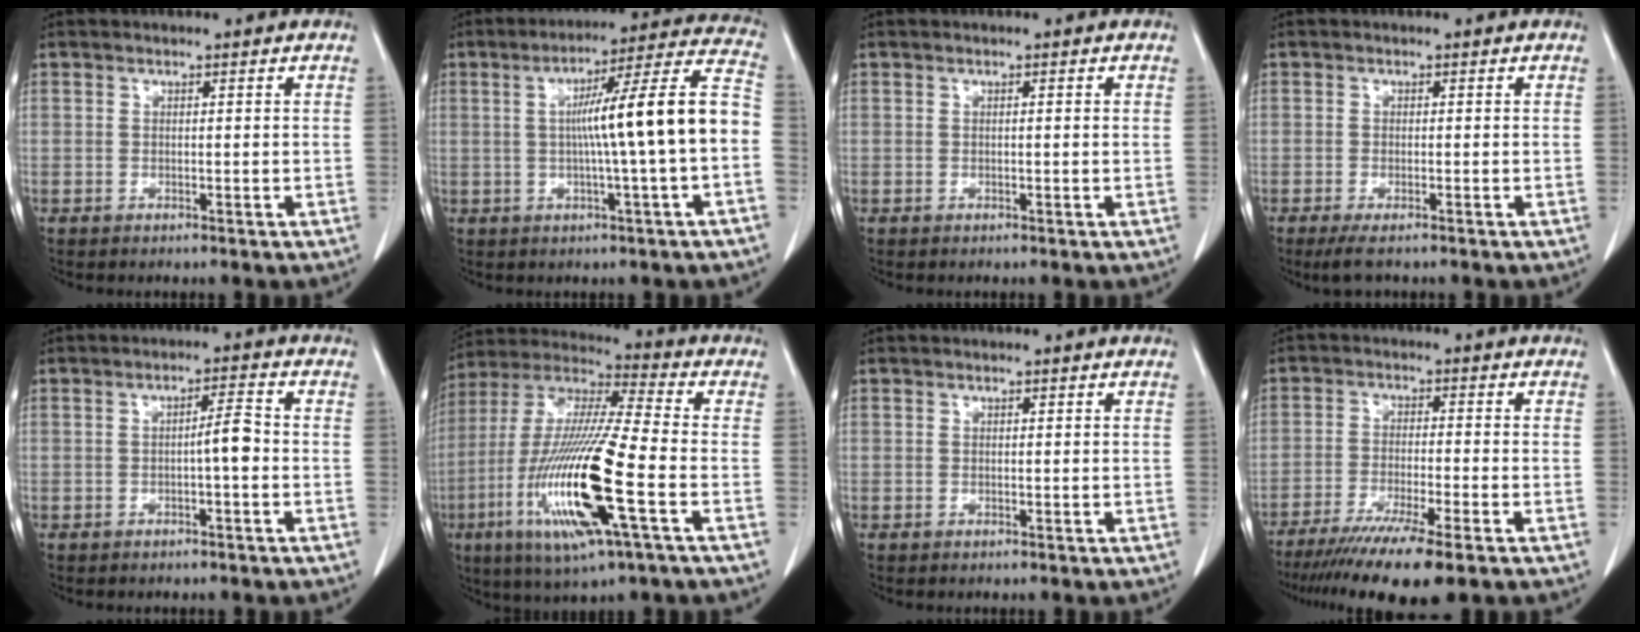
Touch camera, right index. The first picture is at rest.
{"total": 15.2, "force": [-0.9, -0.9, 15.2], "torque": [-0.219, 0.025, -0.019]}
{"total": 0.5, "force": [0.1, -0.1, 0.5], "torque": [-0.009, 0.000, 0.002]}
{"total": 3.2, "force": [-2.4, 0.6, 2.1], "torque": [-0.039, -0.009, -0.040]}
{"total": 3.2, "force": [-0.6, 0.2, 3.1], "torque": [-0.046, 0.005, -0.012]}
{"total": 20.5, "force": [-6.3, 1.5, 19.4], "torque": [-0.422, -0.030, -0.121]}
{"total": 0.0}
{"total": 12.2, "force": [-8.8, 0.0, 8.4], "torque": [-0.141, -0.033, -0.142]}